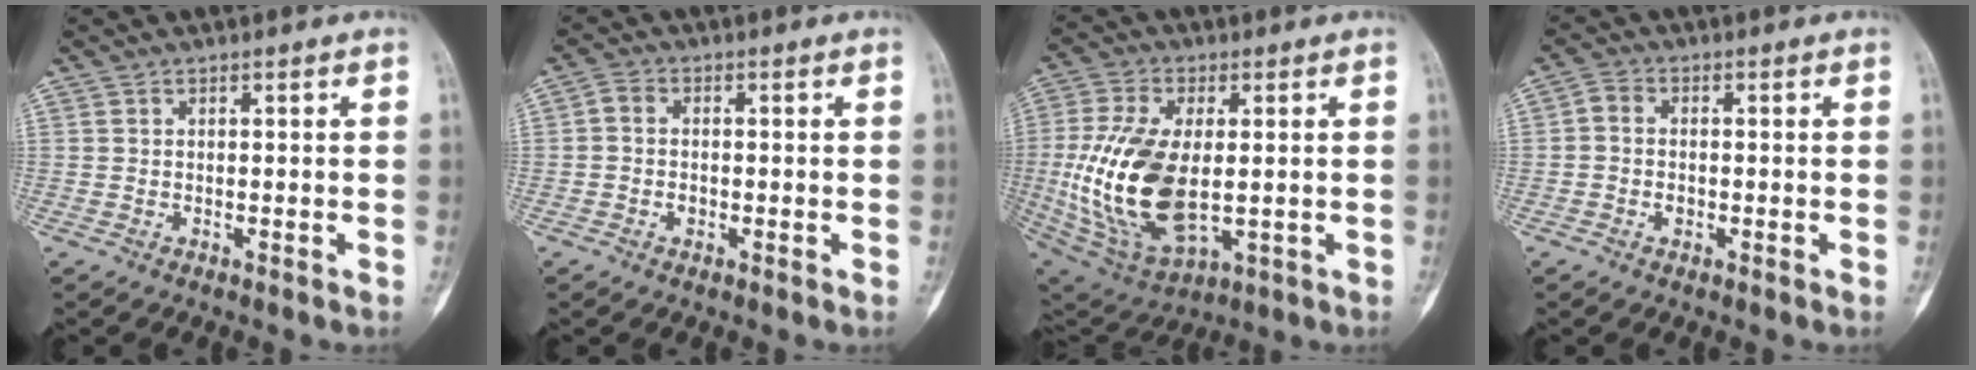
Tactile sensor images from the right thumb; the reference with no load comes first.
{"total": 3.0, "force": [-0.6, 2.3, 1.8], "torque": [-0.030, 0.009, -0.016]}
{"total": 20.3, "force": [-0.6, 10.9, 17.1], "torque": [-0.352, -0.013, 0.008]}
{"total": 3.4, "force": [-0.7, 2.6, 2.1], "torque": [-0.037, 0.011, -0.018]}